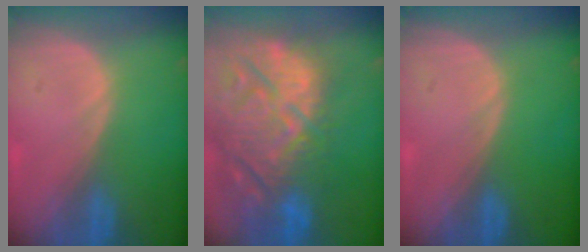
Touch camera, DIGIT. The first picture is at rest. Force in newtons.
{"total": 15.3, "press": 13.0, "slide": 8.0}
{"total": 0.0}